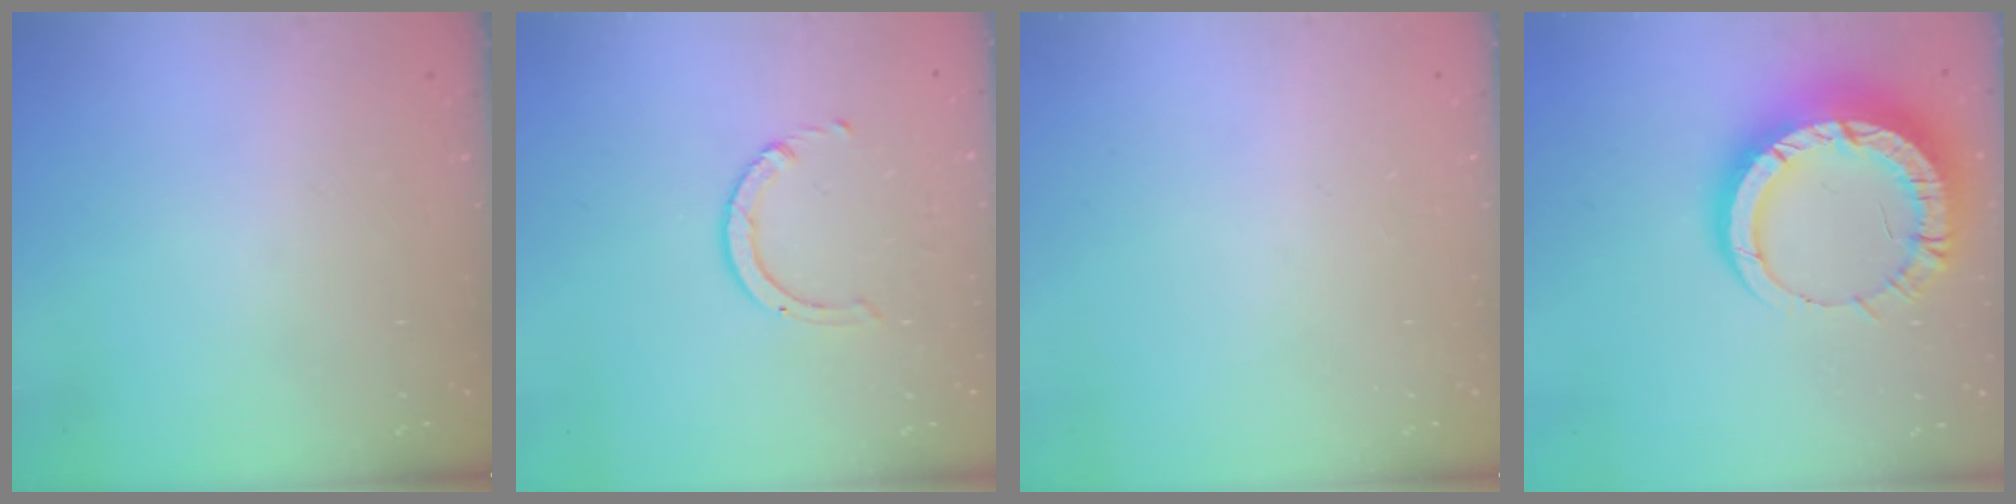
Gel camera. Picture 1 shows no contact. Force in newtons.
{"total": 2.3, "press": 2.3, "slide": 0.3}
{"total": 0.0}
{"total": 16.8, "press": 16.7, "slide": 1.7}